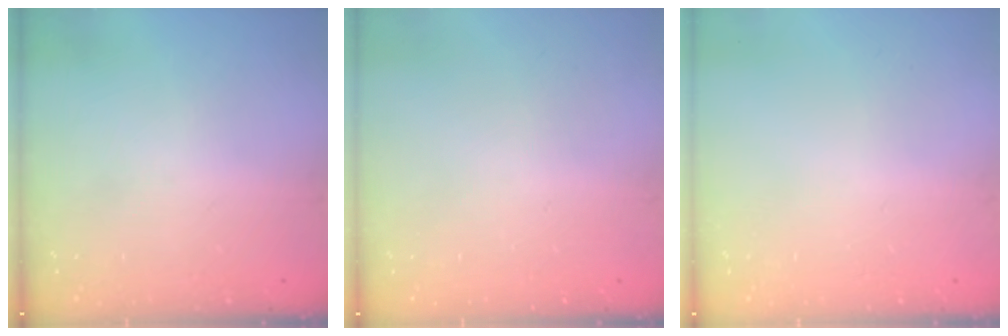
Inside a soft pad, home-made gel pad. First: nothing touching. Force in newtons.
{"total": 0.0}
{"total": 0.0}